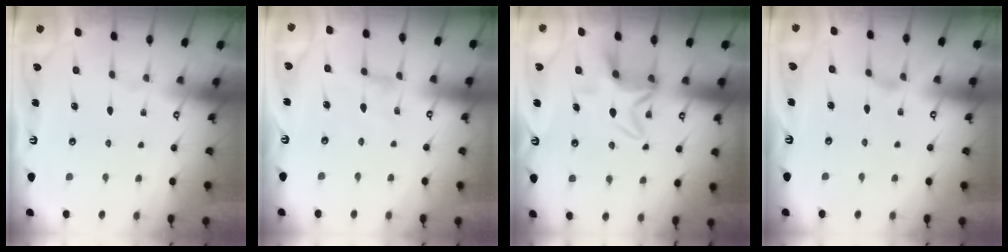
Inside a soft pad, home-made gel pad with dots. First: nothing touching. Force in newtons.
{"total": 0.6, "press": 0.6, "slide": 0.2}
{"total": 6.5, "press": 6.5, "slide": 1.0}
{"total": 0.0}